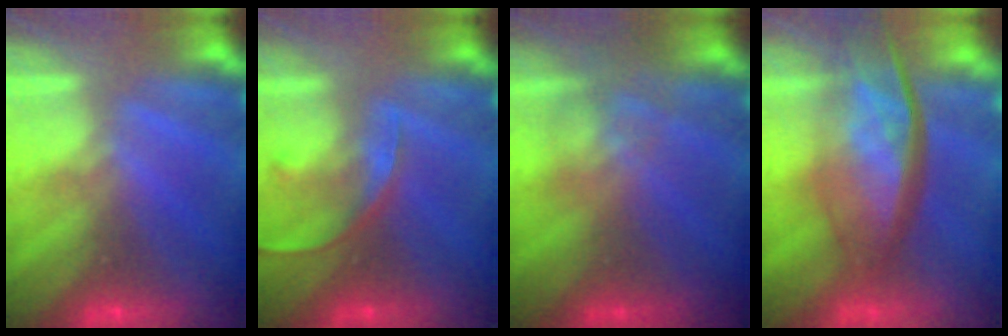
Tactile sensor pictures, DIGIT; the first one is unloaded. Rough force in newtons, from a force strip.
{"total": 2.4}
{"total": 2.5}
{"total": 10.6}